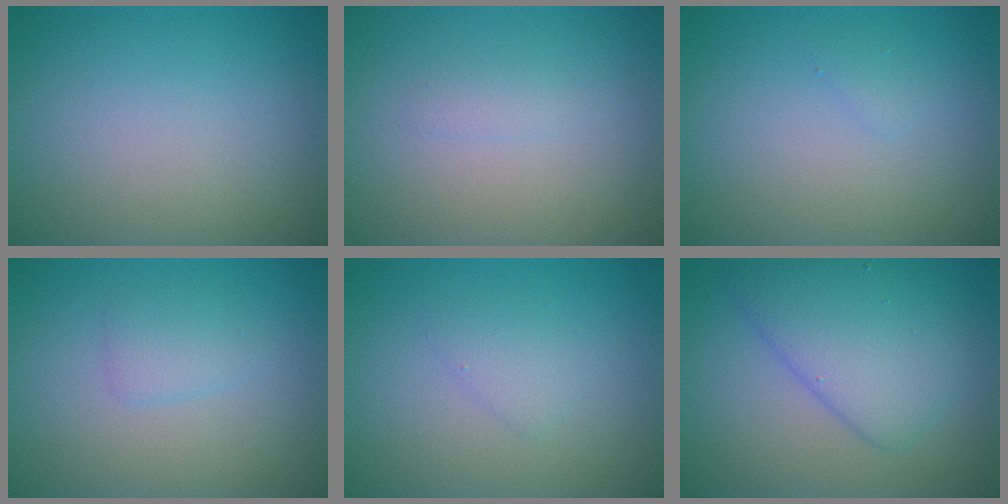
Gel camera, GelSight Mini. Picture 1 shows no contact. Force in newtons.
{"total": 0.8, "press": 0.8, "slide": 0.0}
{"total": 0.5, "press": 0.5, "slide": 0.1}
{"total": 1.5, "press": 1.5, "slide": 0.1}
{"total": 1.3, "press": 1.3, "slide": 0.1}
{"total": 5.5, "press": 5.5, "slide": 0.2}